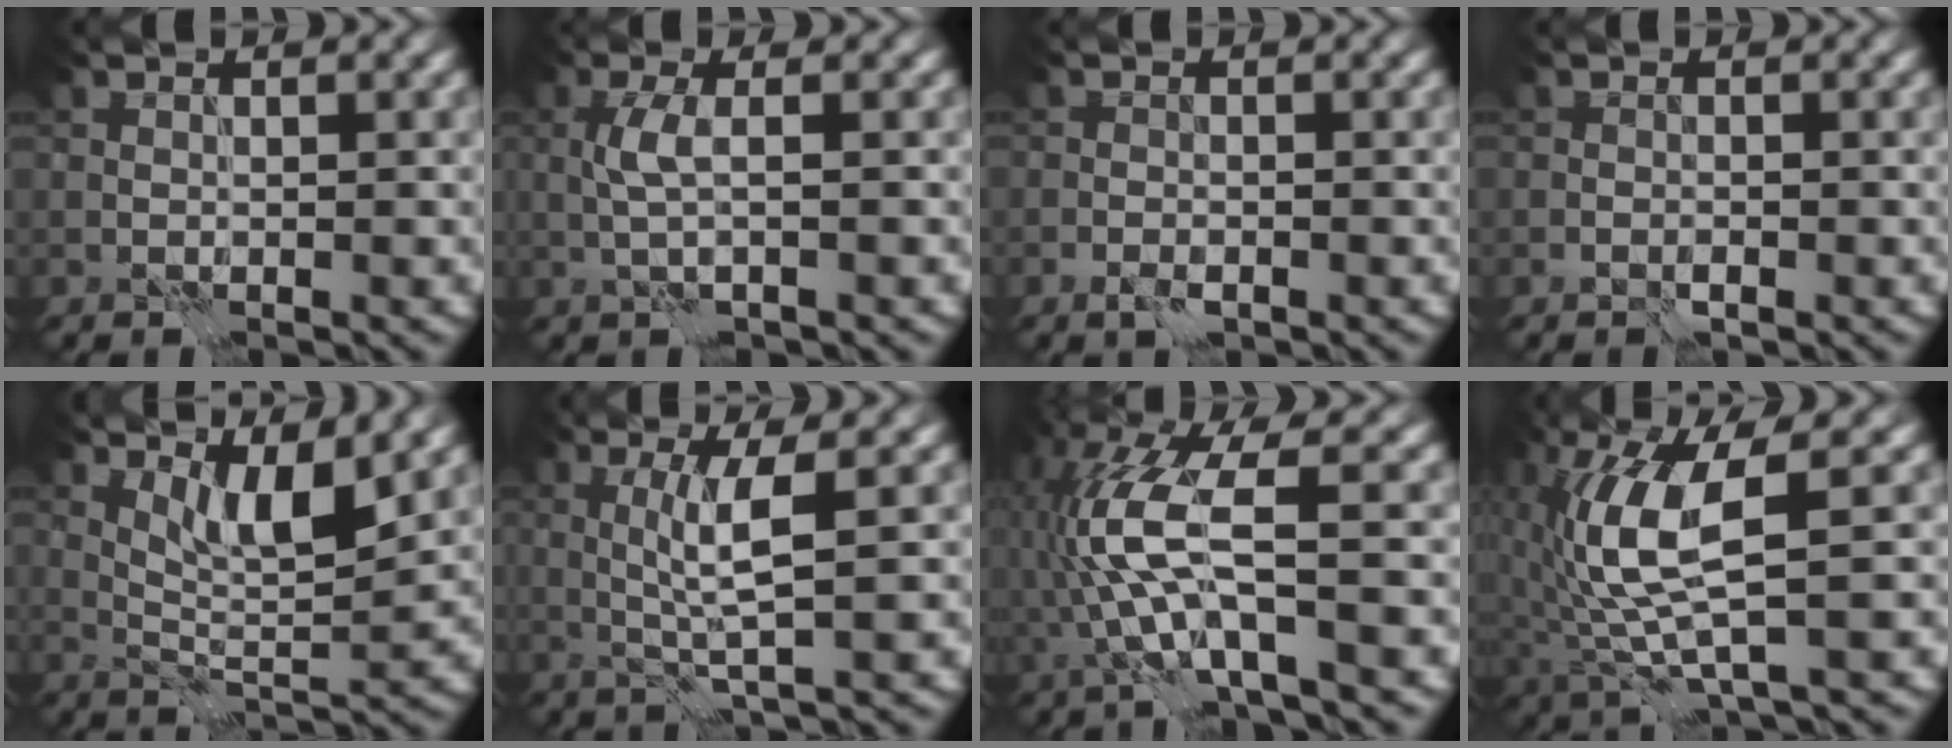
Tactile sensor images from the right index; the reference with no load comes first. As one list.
[{"total": 2.2, "force": [0.2, 0.5, 2.2], "torque": [-0.049, 0.004, 0.003]}, {"total": 1.6, "force": [-0.9, 0.9, 0.9], "torque": [-0.019, -0.001, -0.018]}, {"total": 1.1, "force": [-0.5, 0.7, 0.7], "torque": [-0.014, 0.000, -0.011]}, {"total": 4.6, "force": [2.3, 1.1, 3.8], "torque": [-0.074, -0.013, 0.043]}, {"total": 3.5, "force": [0.3, -0.1, 3.5], "torque": [-0.074, -0.001, 0.011]}, {"total": 8.7, "force": [-0.8, 2.4, 8.4], "torque": [-0.194, 0.013, -0.019]}, {"total": 7.5, "force": [0.9, 2.0, 7.2], "torque": [-0.167, 0.000, 0.021]}]